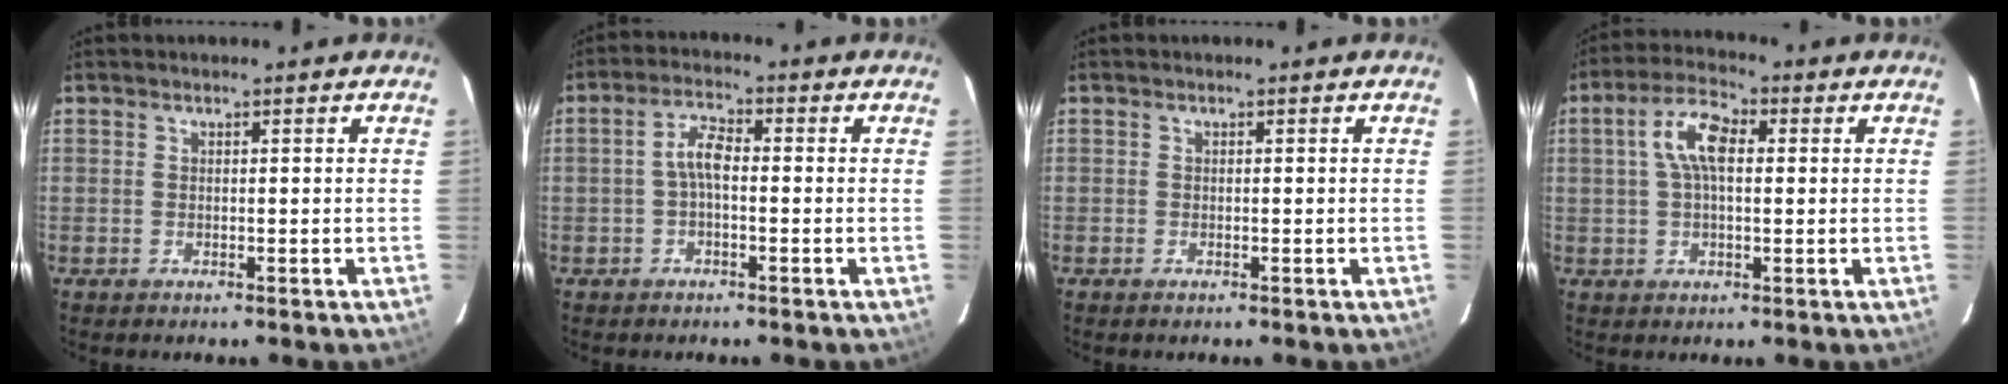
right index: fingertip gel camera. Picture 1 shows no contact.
{"total": 3.8, "force": [-0.7, 1.5, 3.4], "torque": [-0.072, 0.015, -0.015]}
{"total": 0.0}
{"total": 7.7, "force": [1.4, 3.6, 6.7], "torque": [-0.132, 0.021, 0.024]}